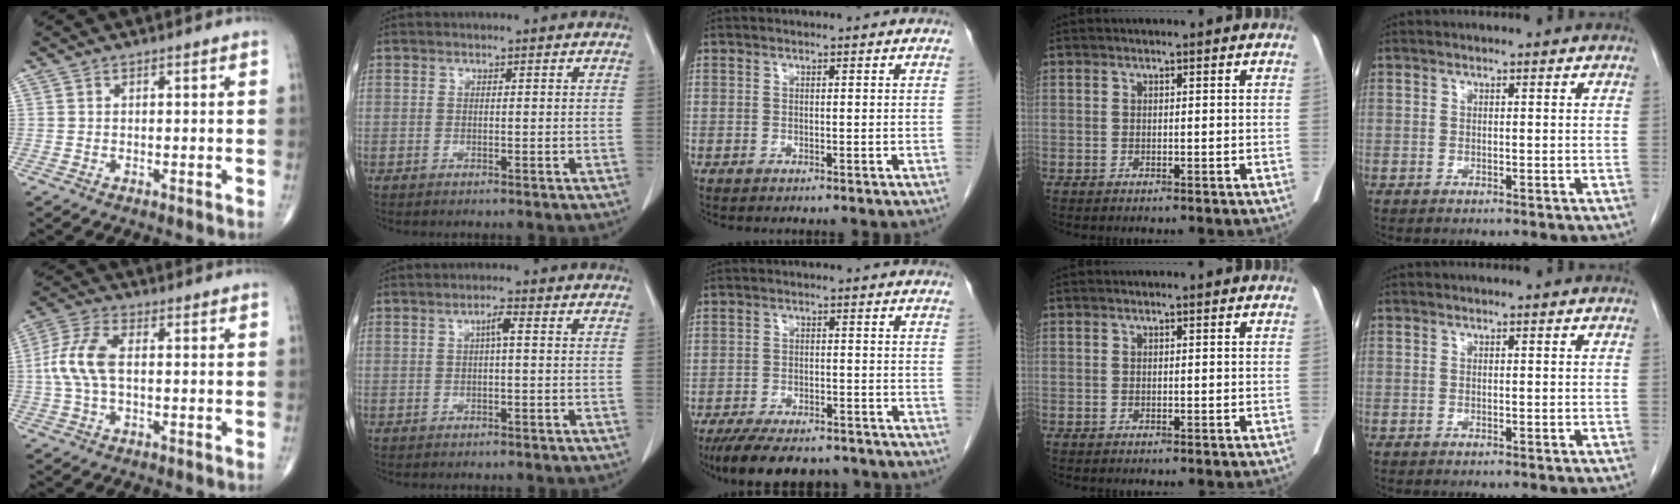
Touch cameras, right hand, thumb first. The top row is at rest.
{"thumb": {"total": 8.3, "force": [0.1, 4.2, 7.2], "torque": [-0.172, 0.022, -0.001]}, "index": {"total": 1.8, "force": [0.3, 0.2, 1.7], "torque": [-0.033, 0.004, 0.004]}, "middle": {"total": 12.6, "force": [-10.6, 4.1, 5.4], "torque": [-0.094, -0.003, -0.150]}}